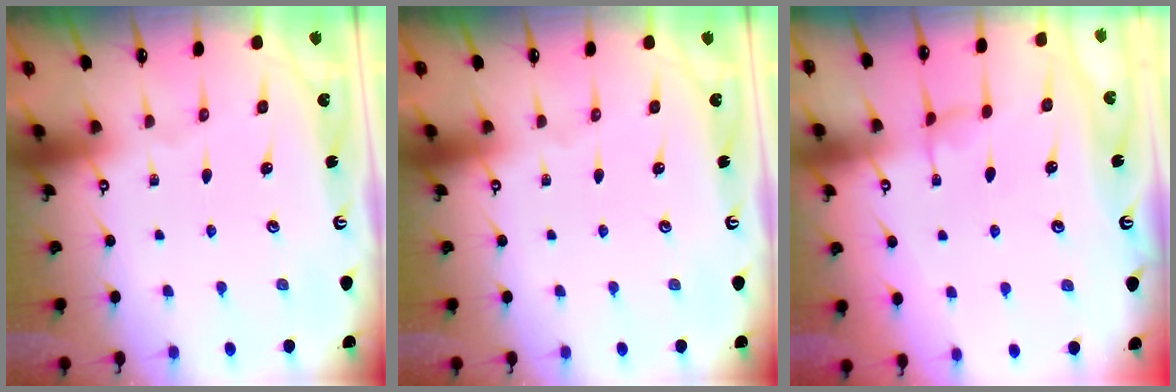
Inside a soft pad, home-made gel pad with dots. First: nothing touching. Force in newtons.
{"total": 0.0}
{"total": 2.1, "press": 2.1, "slide": 0.3}